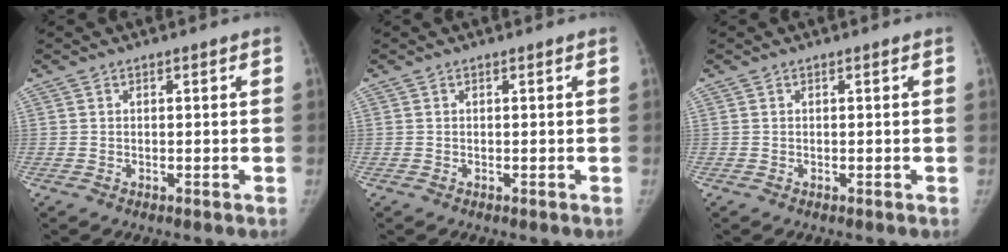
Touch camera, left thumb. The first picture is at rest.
{"total": 0.0}
{"total": 0.0}